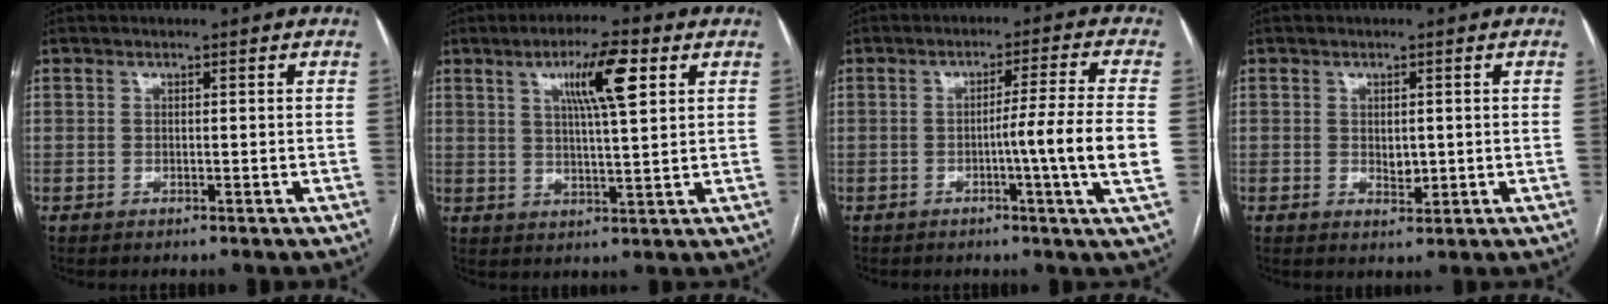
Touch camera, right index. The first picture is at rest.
{"total": 8.6, "force": [3.7, 0.7, 7.8], "torque": [-0.136, 0.008, 0.060]}
{"total": 9.0, "force": [-1.6, -2.1, 8.6], "torque": [-0.127, -0.011, -0.026]}
{"total": 2.3, "force": [0.1, 1.3, 1.8], "torque": [-0.029, -0.005, 0.006]}